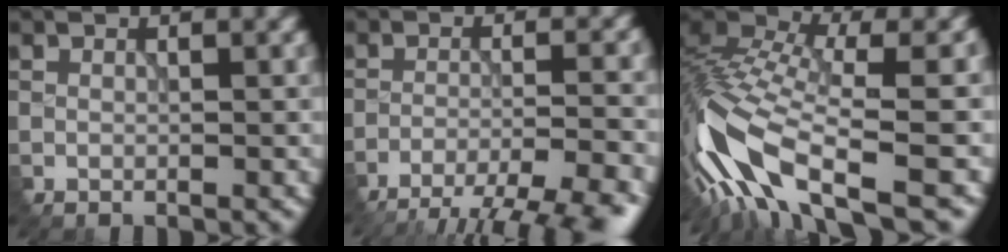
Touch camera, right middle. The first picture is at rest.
{"total": 9.7, "force": [-8.3, 1.6, 4.9], "torque": [-0.070, -0.014, -0.108]}
{"total": 11.5, "force": [-4.9, 3.6, 9.8], "torque": [-0.203, 0.008, -0.086]}